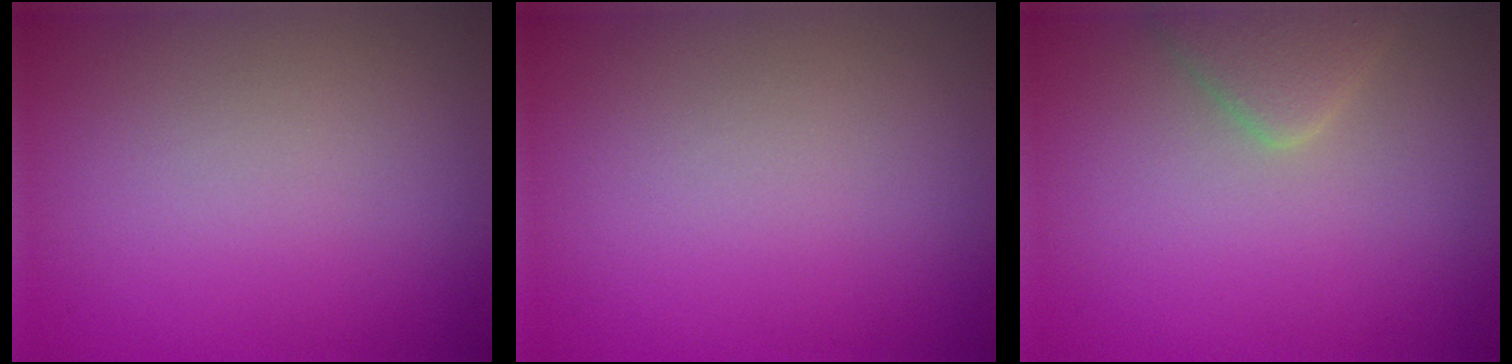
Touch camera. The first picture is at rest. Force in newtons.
{"total": 0.0}
{"total": 2.3, "press": 2.3, "slide": 0.2}